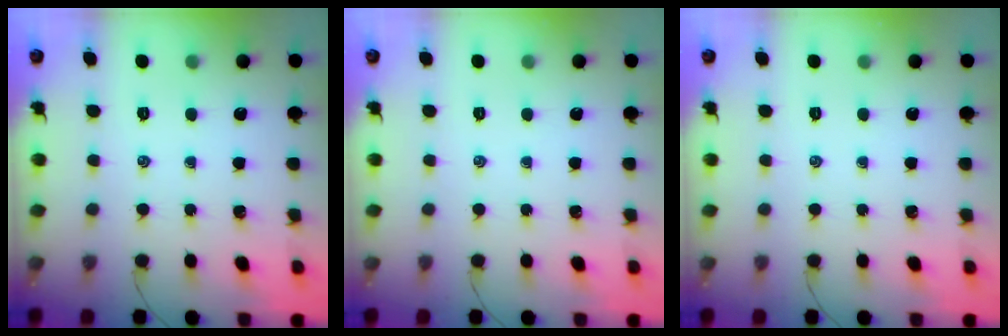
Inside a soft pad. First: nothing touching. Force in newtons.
{"total": 0.0}
{"total": 0.0}